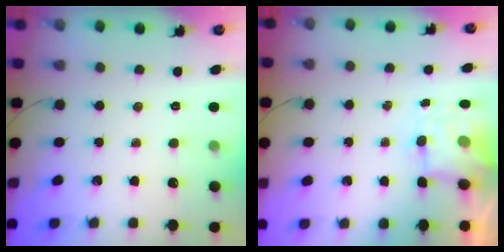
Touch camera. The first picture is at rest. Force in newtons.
{"total": 5.0, "press": 5.0, "slide": 0.5}